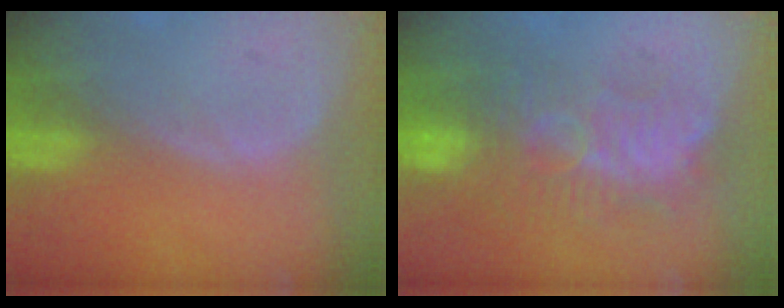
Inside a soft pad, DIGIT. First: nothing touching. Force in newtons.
{"total": 9.3, "press": 8.9, "slide": 2.6}